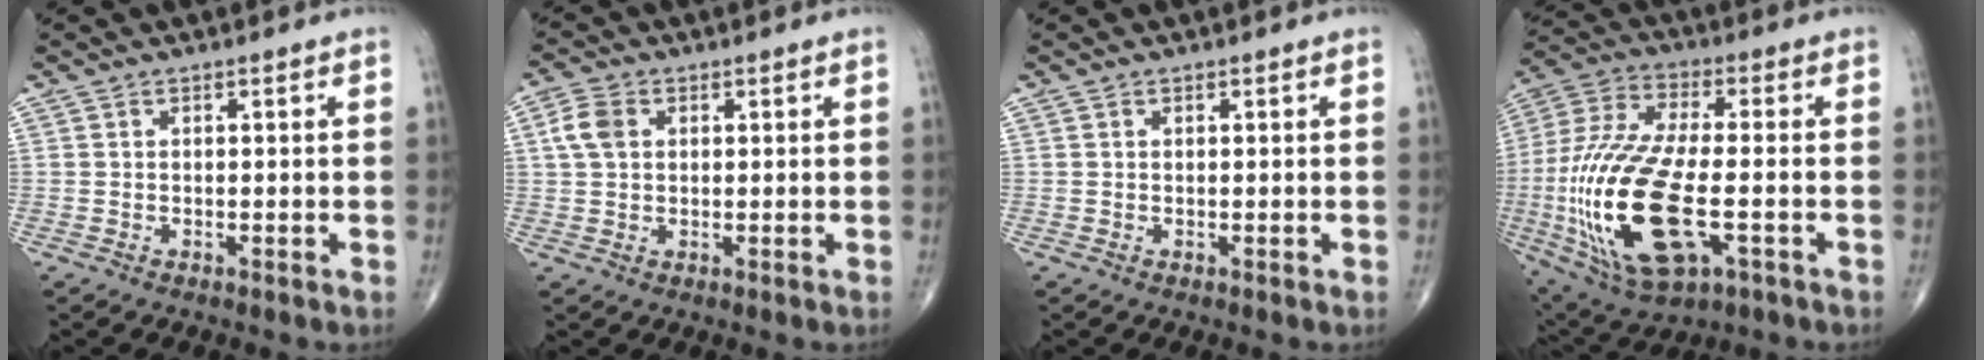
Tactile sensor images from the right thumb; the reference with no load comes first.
{"total": 4.6, "force": [1.1, 3.3, 3.0], "torque": [-0.063, 0.008, 0.019]}
{"total": 0.0}
{"total": 25.6, "force": [-5.6, 10.6, 22.6], "torque": [-0.528, -0.007, -0.085]}